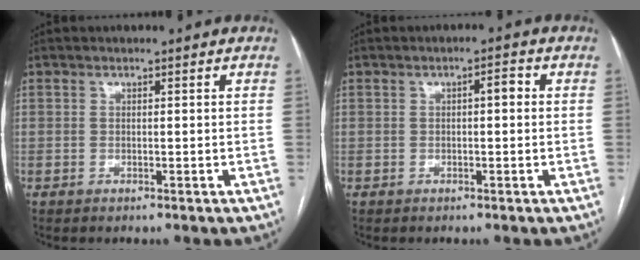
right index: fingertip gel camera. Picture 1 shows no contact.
{"total": 2.0, "force": [0.2, 0.6, 1.9], "torque": [-0.026, 0.007, 0.003]}